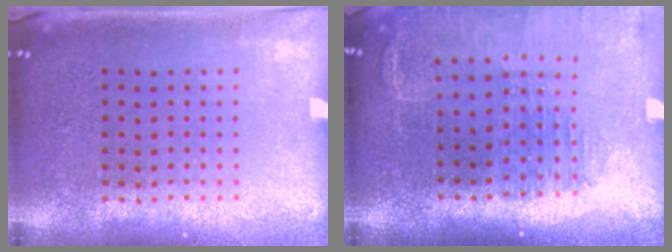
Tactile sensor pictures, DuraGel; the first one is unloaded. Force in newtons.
{"total": 1.4, "press": 1.4, "slide": 0.1}